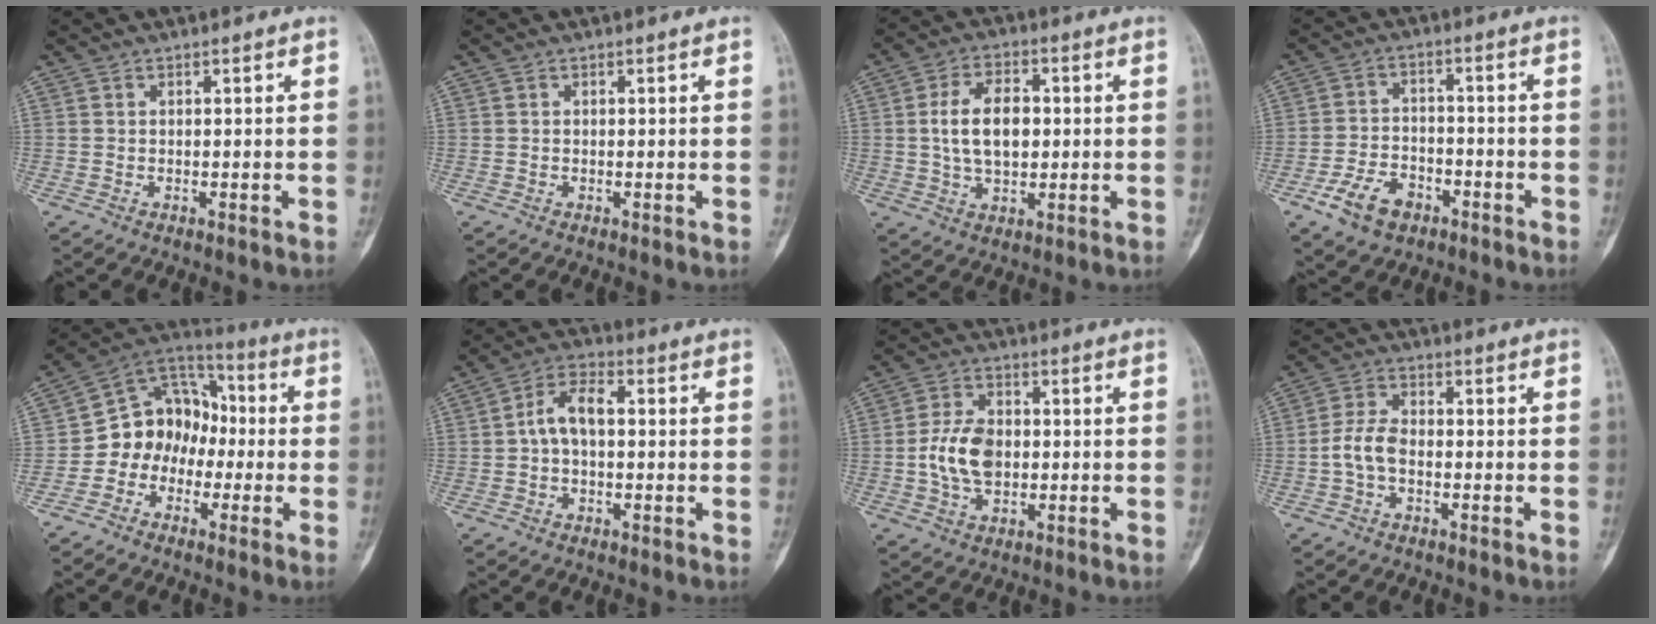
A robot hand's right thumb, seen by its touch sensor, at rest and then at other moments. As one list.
[{"total": 0.0}, {"total": 10.1, "force": [0.7, 6.2, 8.0], "torque": [-0.130, 0.007, 0.013]}, {"total": 9.0, "force": [-4.9, 5.6, 5.0], "torque": [-0.077, 0.028, -0.087]}, {"total": 12.1, "force": [-3.1, 10.2, 5.7], "torque": [-0.051, 0.070, -0.073]}, {"total": 7.1, "force": [0.2, 4.1, 5.8], "torque": [-0.100, 0.026, -0.007]}, {"total": 9.1, "force": [-0.7, 6.1, 6.8], "torque": [-0.120, 0.010, -0.015]}, {"total": 5.4, "force": [-1.4, 3.2, 4.1], "torque": [-0.080, 0.018, -0.032]}]